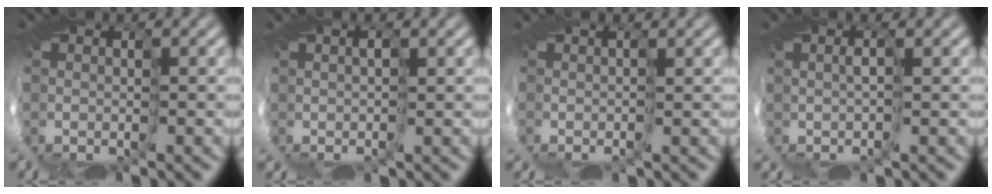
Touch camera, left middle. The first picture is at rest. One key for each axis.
{"total": 1.4, "fx": 0.5, "fy": -1.1, "fz": -0.7, "tx": 0.018, "ty": 0.014, "tz": 0.006}
{"total": 1.6, "fx": 0.8, "fy": -1.1, "fz": -0.7, "tx": 0.018, "ty": 0.011, "tz": 0.005}
{"total": 2.5, "fx": 0.3, "fy": -2.3, "fz": -0.9, "tx": 0.027, "ty": 0.010, "tz": -0.005}